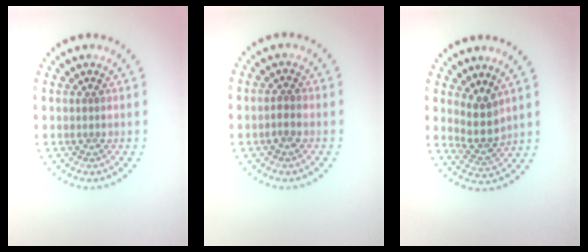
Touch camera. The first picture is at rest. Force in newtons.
{"total": 0.8, "press": 0.8, "slide": 0.2}
{"total": 2.8, "press": 2.3, "slide": 1.6}